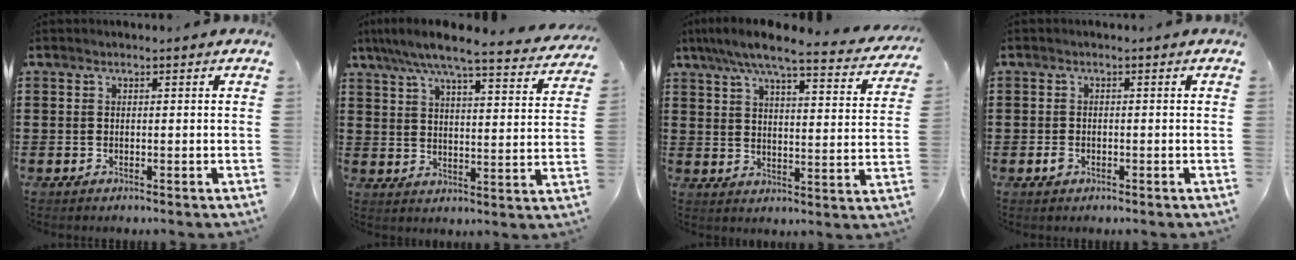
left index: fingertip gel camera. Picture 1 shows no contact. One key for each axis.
{"total": 6.9, "fx": 6.0, "fy": 0.1, "fz": 3.3, "tx": -0.089, "ty": -0.036, "tz": 0.101}
{"total": 7.2, "fx": 6.1, "fy": 0.4, "fz": 3.8, "tx": -0.098, "ty": -0.031, "tz": 0.103}
{"total": 1.3, "fx": -0.6, "fy": 0.9, "fz": 0.8, "tx": -0.025, "ty": -0.002, "tz": -0.013}